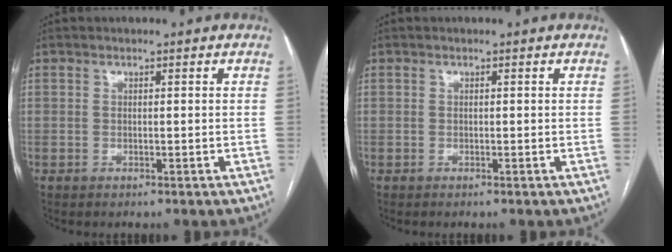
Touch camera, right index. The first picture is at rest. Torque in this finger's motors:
{"motor_torque": [-0.01, 0.01, -0.09, -0.07]}